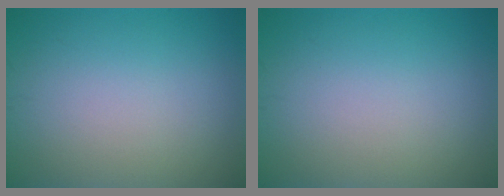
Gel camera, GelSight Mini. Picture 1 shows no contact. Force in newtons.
{"total": 0.0}